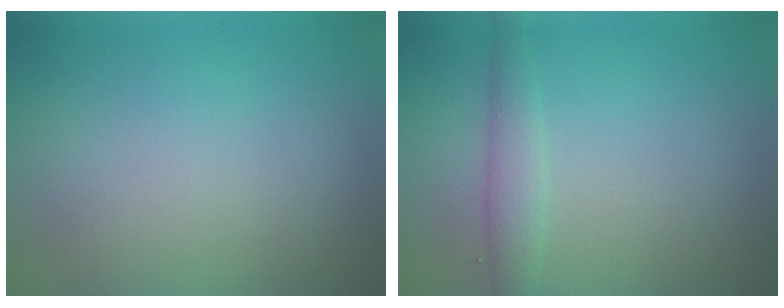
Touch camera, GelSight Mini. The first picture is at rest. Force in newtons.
{"total": 2.4, "press": 2.4, "slide": 0.1}